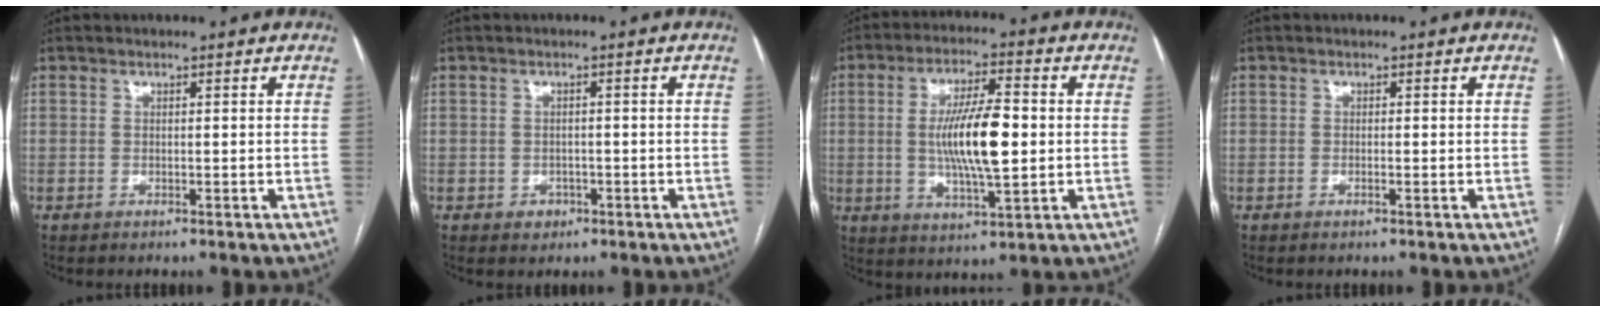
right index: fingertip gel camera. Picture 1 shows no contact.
{"total": 2.1, "force": [-0.9, 1.8, 0.6], "torque": [-0.005, 0.006, -0.008]}
{"total": 11.8, "force": [0.0, 2.4, 11.5], "torque": [-0.213, 0.002, 0.001]}
{"total": 0.6, "force": [-0.2, 0.0, 0.5], "torque": [-0.012, 0.000, -0.003]}